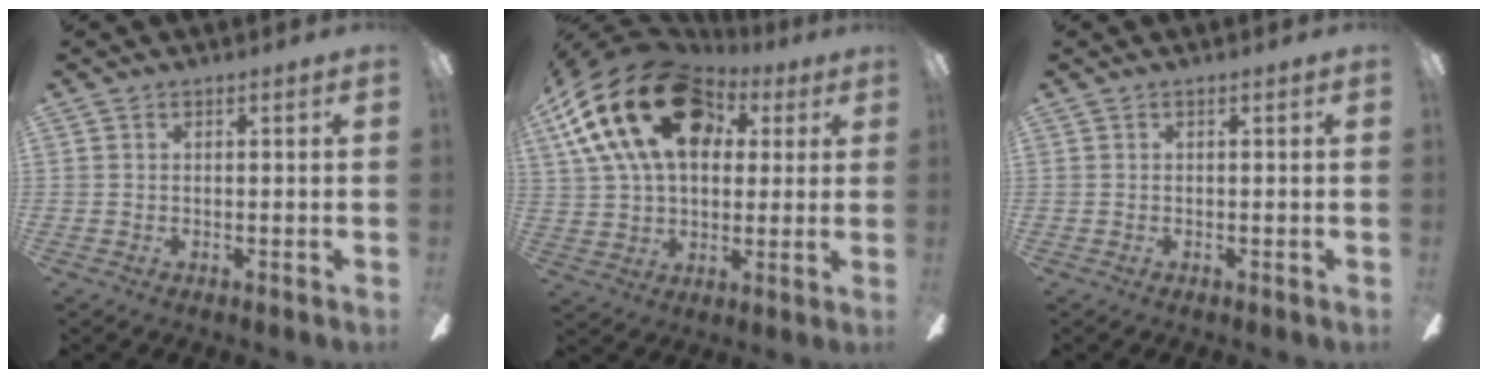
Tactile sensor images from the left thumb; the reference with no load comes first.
{"total": 23.4, "force": [9.1, 15.3, 15.2], "torque": [-0.294, -0.025, 0.154]}
{"total": 0.0}